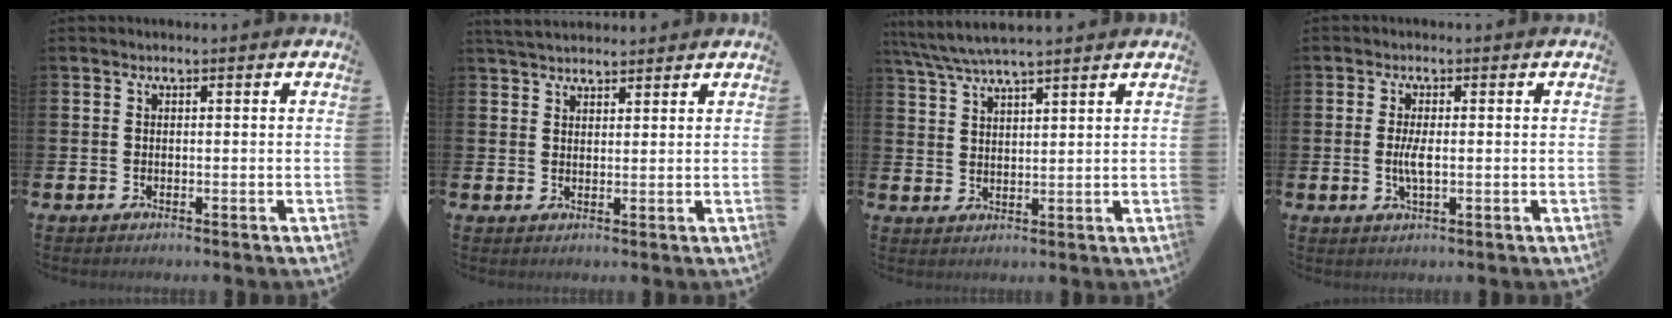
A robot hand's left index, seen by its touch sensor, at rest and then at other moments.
{"total": 3.5, "force": [3.3, 0.9, 0.6], "torque": [-0.012, -0.011, 0.061]}
{"total": 5.5, "force": [5.1, 0.3, 2.1], "torque": [-0.062, -0.016, 0.093]}
{"total": 2.8, "force": [0.0, 0.8, 2.7], "torque": [-0.040, -0.004, -0.003]}